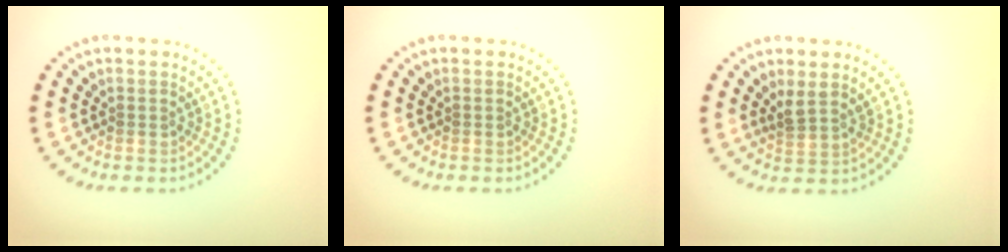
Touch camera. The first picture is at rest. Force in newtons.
{"total": 0.0}
{"total": 2.0, "press": 1.5, "slide": 1.4}